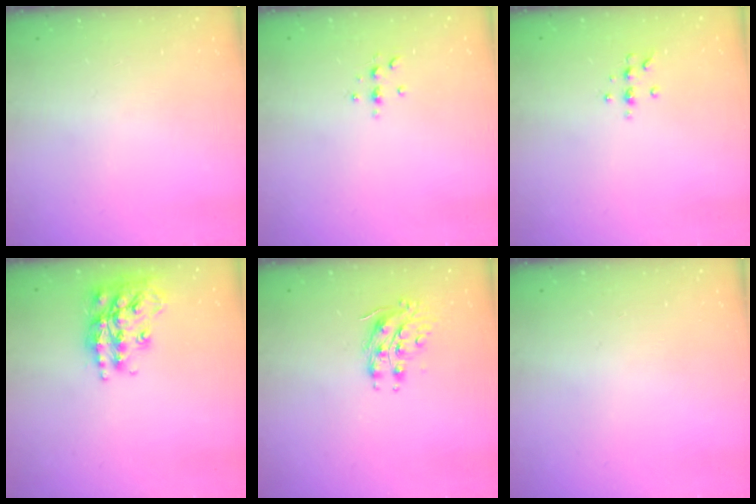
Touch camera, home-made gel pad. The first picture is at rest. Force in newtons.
{"total": 3.1, "press": 3.1, "slide": 0.5}
{"total": 5.7, "press": 5.5, "slide": 1.6}
{"total": 18.4, "press": 18.4, "slide": 1.2}
{"total": 8.7, "press": 8.7, "slide": 0.5}
{"total": 0.0}